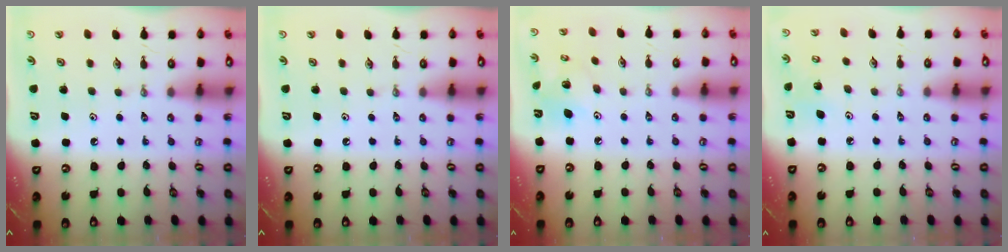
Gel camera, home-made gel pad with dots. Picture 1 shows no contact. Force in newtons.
{"total": 0.0}
{"total": 7.8, "press": 7.8, "slide": 0.3}
{"total": 4.5, "press": 4.4, "slide": 1.2}